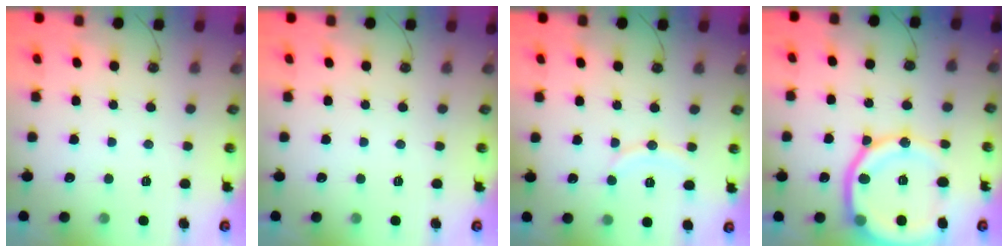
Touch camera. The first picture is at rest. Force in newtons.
{"total": 0.0}
{"total": 7.0, "press": 7.0, "slide": 0.8}
{"total": 18.7, "press": 18.5, "slide": 2.0}